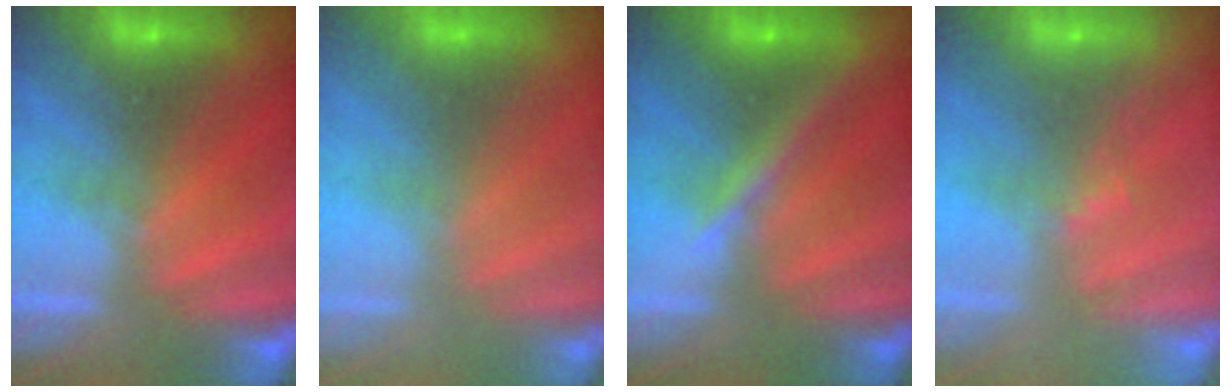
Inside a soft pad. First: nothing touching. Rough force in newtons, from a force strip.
{"total": 2.9}
{"total": 2.9}
{"total": 2.3}